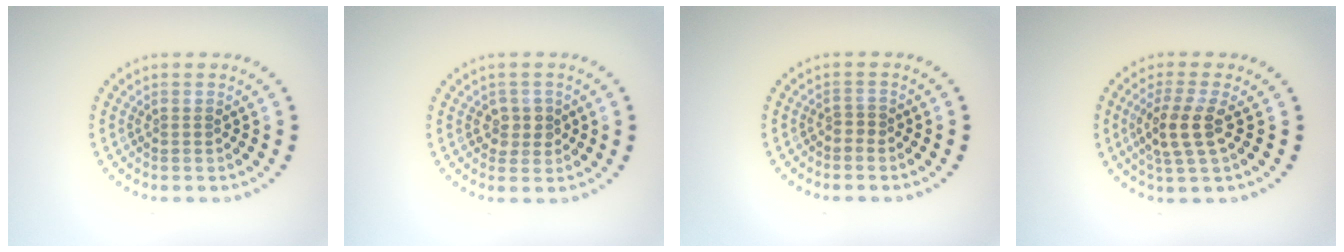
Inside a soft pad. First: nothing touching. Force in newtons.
{"total": 1.8, "press": 1.7, "slide": 0.4}
{"total": 0.6, "press": 0.3, "slide": 0.5}
{"total": 3.4, "press": 3.1, "slide": 1.5}